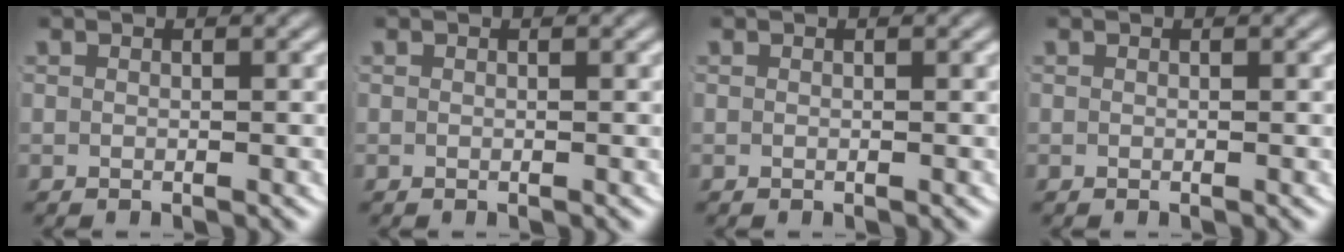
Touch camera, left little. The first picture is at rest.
{"total": 0.0}
{"total": 0.0}
{"total": 0.0}